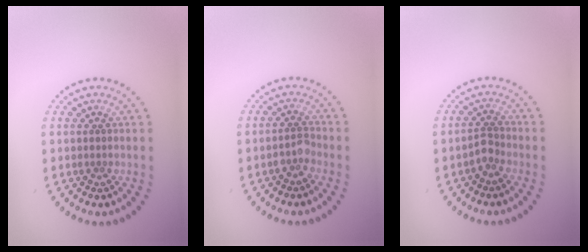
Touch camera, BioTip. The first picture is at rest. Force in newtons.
{"total": 1.5, "press": 1.3, "slide": 0.8}
{"total": 1.4, "press": 1.1, "slide": 0.9}